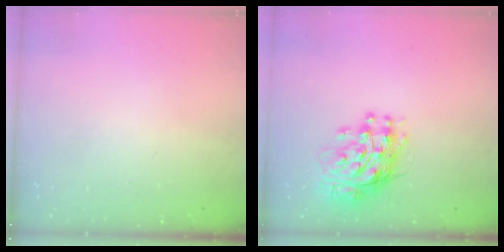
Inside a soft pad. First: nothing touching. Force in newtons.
{"total": 11.6, "press": 11.6, "slide": 1.2}